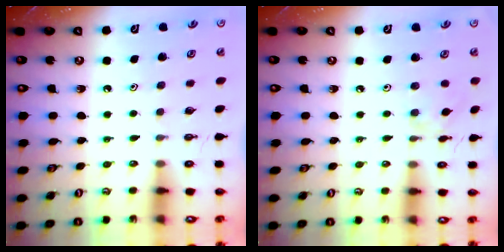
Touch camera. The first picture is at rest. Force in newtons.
{"total": 1.1, "press": 1.0, "slide": 0.2}